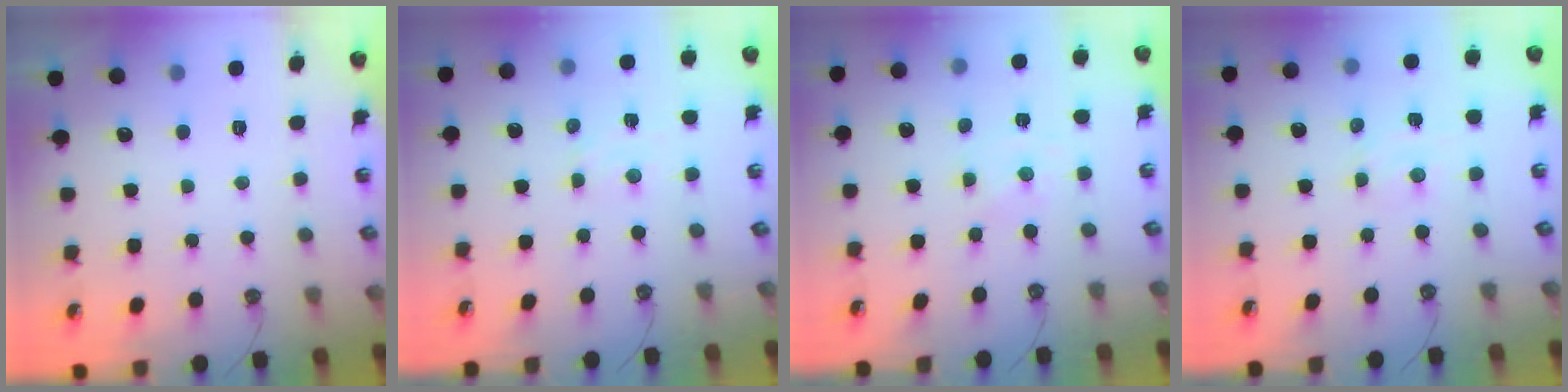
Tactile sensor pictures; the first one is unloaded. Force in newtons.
{"total": 2.2, "press": 2.2, "slide": 0.4}
{"total": 0.0}
{"total": 2.6, "press": 2.6, "slide": 0.3}